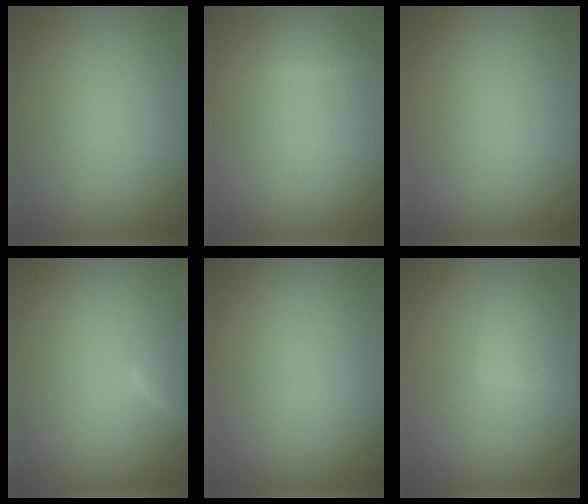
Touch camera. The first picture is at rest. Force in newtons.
{"total": 1.0, "press": 1.0, "slide": 0.1}
{"total": 0.0}
{"total": 2.1, "press": 2.1, "slide": 0.2}
{"total": 0.0}
{"total": 2.1, "press": 2.1, "slide": 0.1}